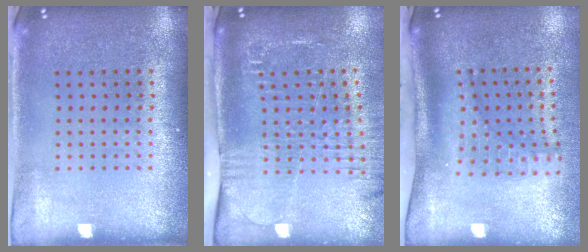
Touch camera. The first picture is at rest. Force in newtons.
{"total": 2.6, "press": 2.0, "slide": 1.6}
{"total": 2.0, "press": 1.5, "slide": 1.3}